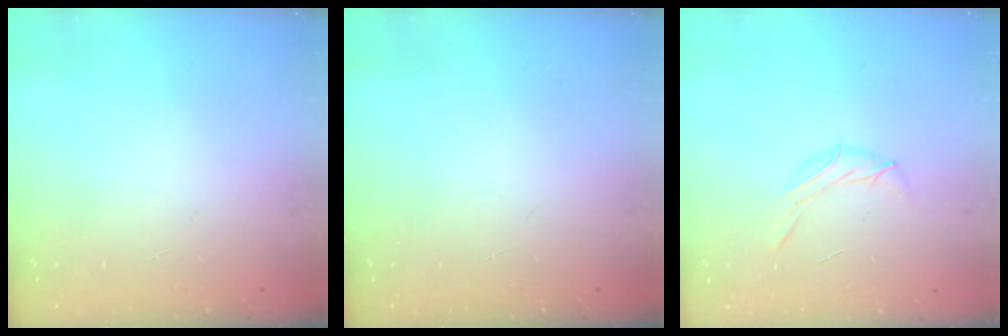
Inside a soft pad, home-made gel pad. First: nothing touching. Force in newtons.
{"total": 0.0}
{"total": 6.8, "press": 6.8, "slide": 0.5}